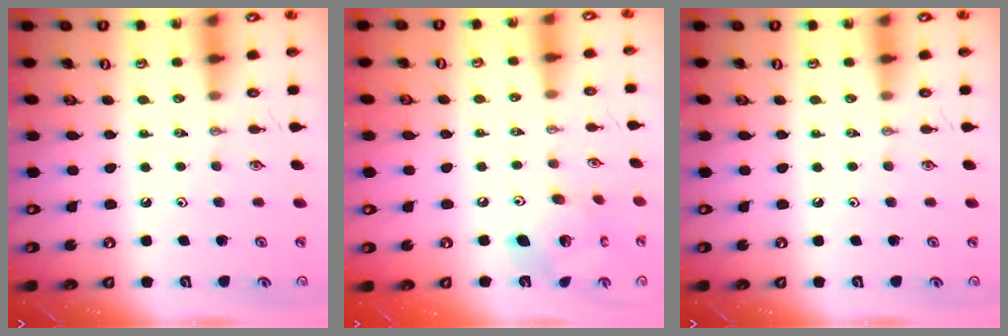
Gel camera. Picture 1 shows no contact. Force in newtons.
{"total": 12.3, "press": 12.2, "slide": 1.1}
{"total": 0.0}